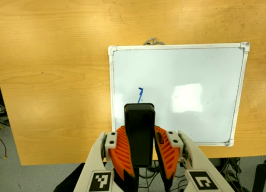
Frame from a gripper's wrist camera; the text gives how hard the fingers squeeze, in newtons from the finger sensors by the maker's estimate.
{"total": 9.1, "left": 6.5, "right": 11.8}